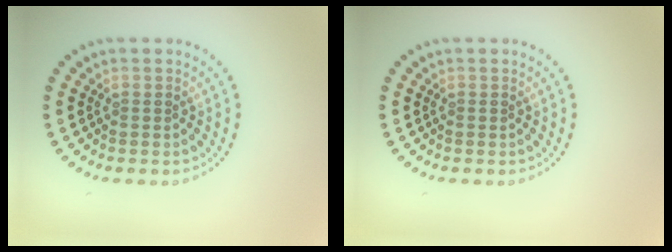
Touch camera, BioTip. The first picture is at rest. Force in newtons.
{"total": 0.0}